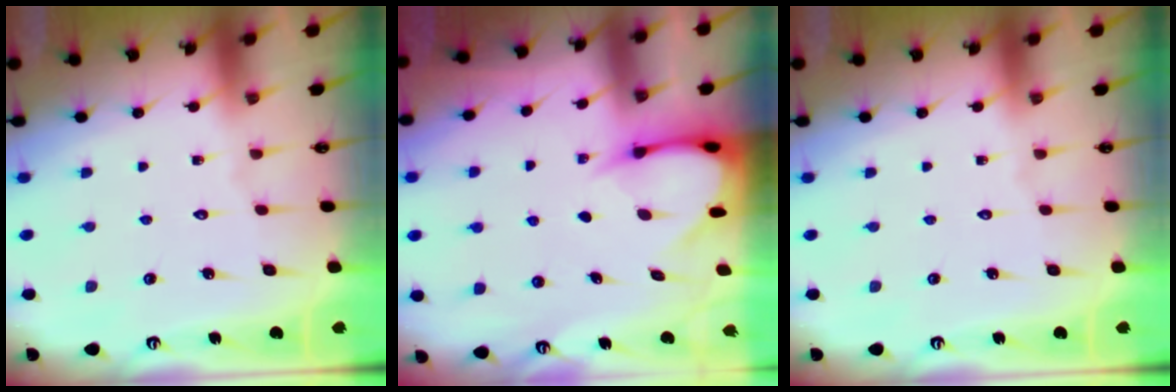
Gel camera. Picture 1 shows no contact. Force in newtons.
{"total": 4.2, "press": 4.2, "slide": 0.5}
{"total": 0.0}